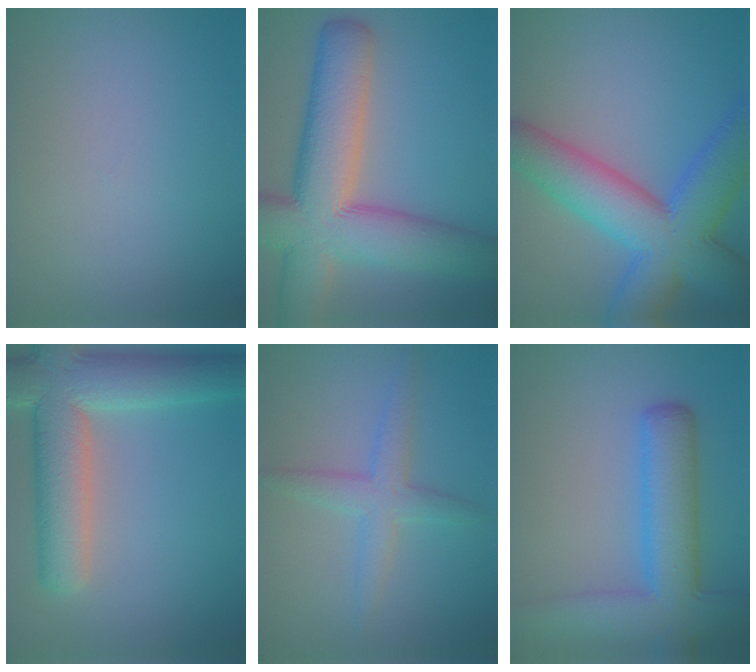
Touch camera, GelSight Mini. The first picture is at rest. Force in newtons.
{"total": 12.7, "press": 12.7, "slide": 0.7}
{"total": 10.8, "press": 10.8, "slide": 0.4}
{"total": 9.7, "press": 9.7, "slide": 0.9}
{"total": 3.2, "press": 3.2, "slide": 0.1}
{"total": 7.9, "press": 7.9, "slide": 0.4}